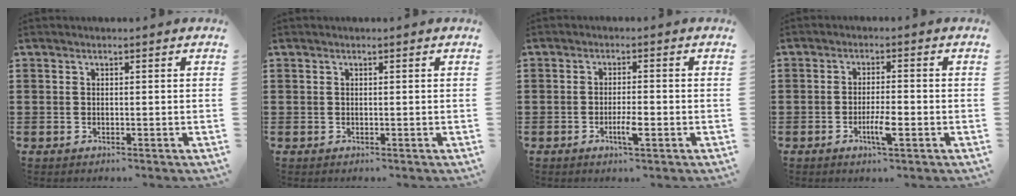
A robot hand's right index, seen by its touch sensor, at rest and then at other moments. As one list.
[{"total": 0.0}, {"total": 3.2, "force": [-1.4, 0.5, 2.9], "torque": [-0.056, -0.002, -0.027]}, {"total": 4.2, "force": [-1.8, 0.8, 3.7], "torque": [-0.068, -0.001, -0.033]}]